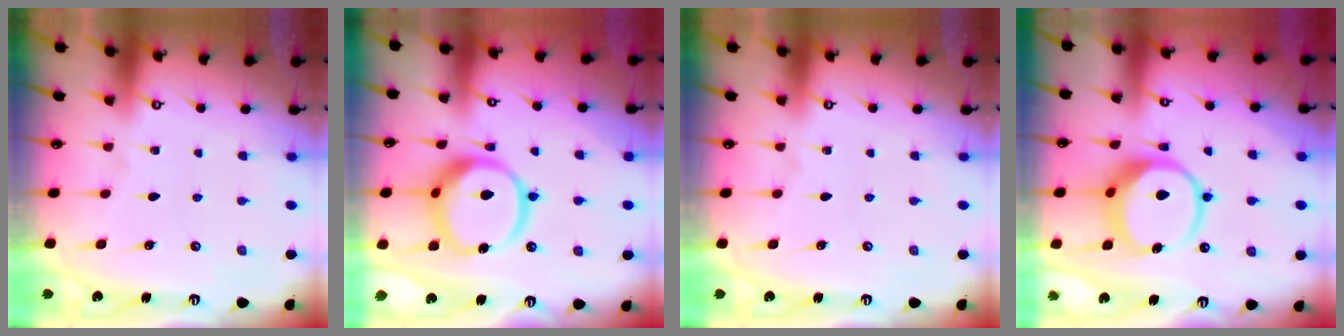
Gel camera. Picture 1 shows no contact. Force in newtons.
{"total": 16.7, "press": 16.6, "slide": 1.9}
{"total": 0.0}
{"total": 11.1, "press": 11.0, "slide": 1.4}